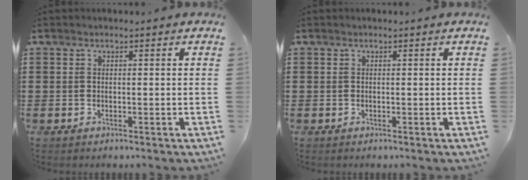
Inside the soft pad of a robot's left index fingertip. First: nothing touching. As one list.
[{"total": 0.0}]